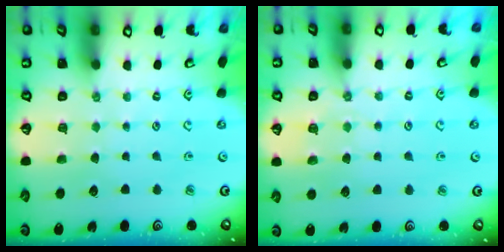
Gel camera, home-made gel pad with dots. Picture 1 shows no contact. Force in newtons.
{"total": 4.8, "press": 4.8, "slide": 0.5}